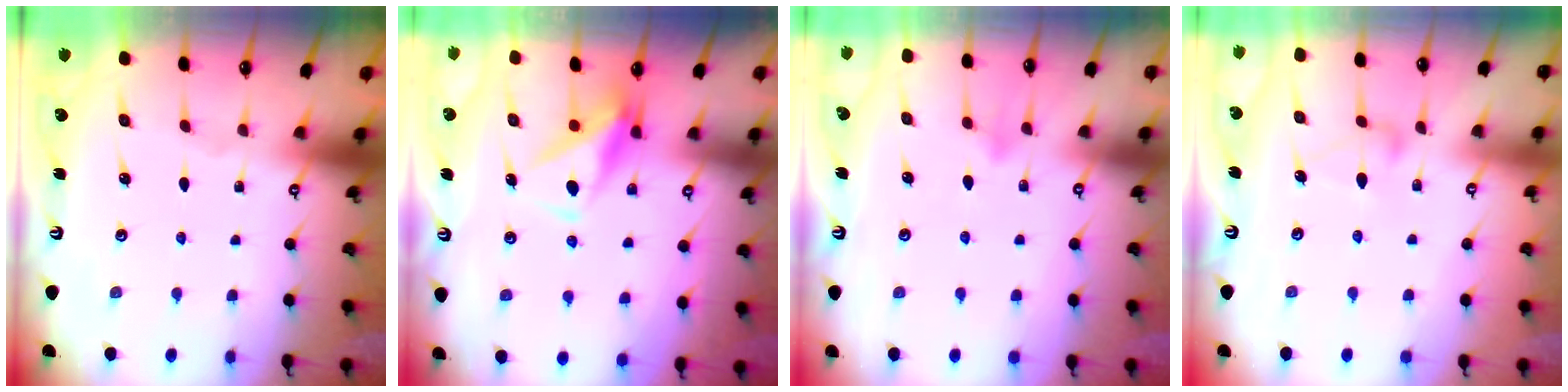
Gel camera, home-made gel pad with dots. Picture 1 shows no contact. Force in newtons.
{"total": 7.5, "press": 7.4, "slide": 1.2}
{"total": 5.7, "press": 5.5, "slide": 1.4}
{"total": 6.6, "press": 6.6, "slide": 0.3}